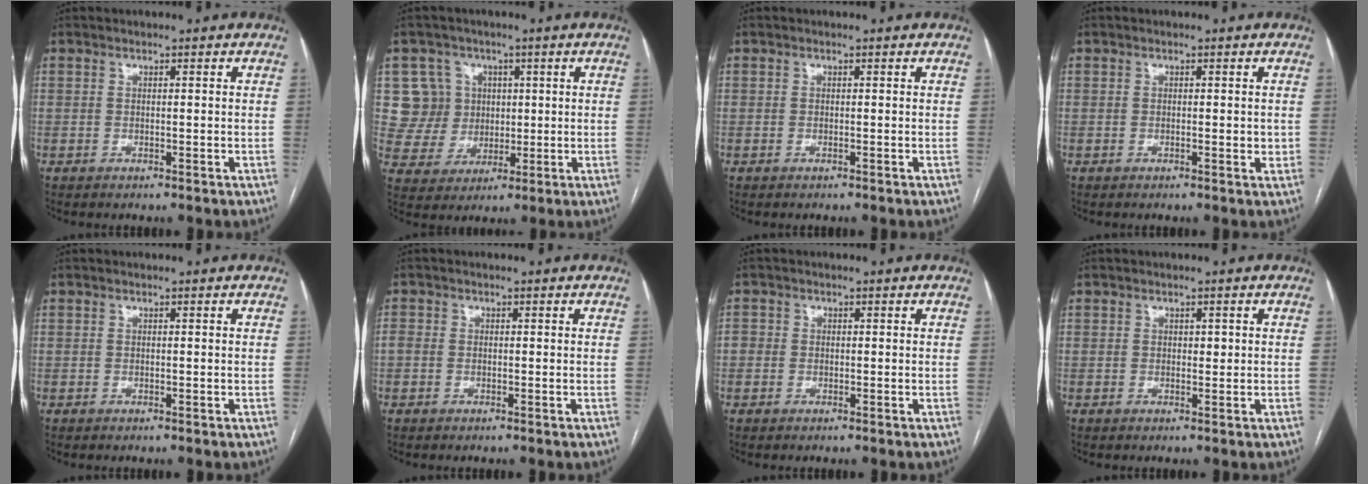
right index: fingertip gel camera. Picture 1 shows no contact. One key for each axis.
{"total": 8.0, "fx": 2.2, "fy": 7.7, "fz": 0.4, "tx": -0.009, "ty": 0.023, "tz": 0.048}
{"total": 0.0}
{"total": 1.5, "fx": 0.0, "fy": 0.6, "fz": 1.4, "tx": -0.017, "ty": -0.003, "tz": 0.001}
{"total": 0.0}
{"total": 1.4, "fx": -0.1, "fy": 1.3, "fz": 0.7, "tx": -0.008, "ty": 0.010, "tz": -0.001}
{"total": 1.8, "fx": -0.1, "fy": 1.8, "fz": 0.6, "tx": 0.001, "ty": 0.008, "tz": -0.002}
{"total": 0.7, "fx": 0.2, "fy": 0.4, "fz": 0.5, "tx": -0.004, "ty": 0.000, "tz": 0.002}